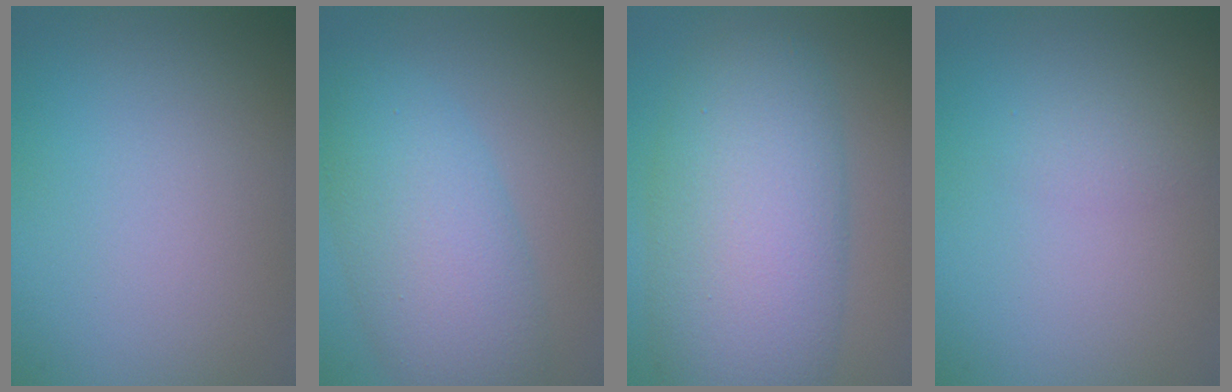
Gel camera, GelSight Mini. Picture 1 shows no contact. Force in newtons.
{"total": 6.3, "press": 6.3, "slide": 0.2}
{"total": 10.1, "press": 10.1, "slide": 0.3}
{"total": 1.0, "press": 1.0, "slide": 0.2}